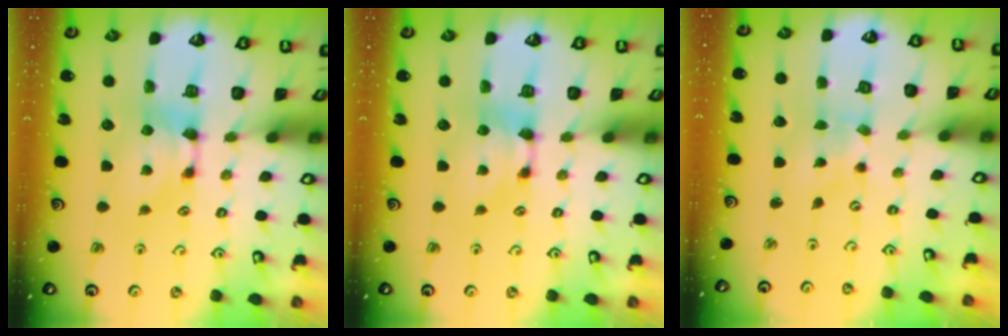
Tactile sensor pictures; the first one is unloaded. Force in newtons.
{"total": 0.0}
{"total": 4.0, "press": 4.0, "slide": 0.8}